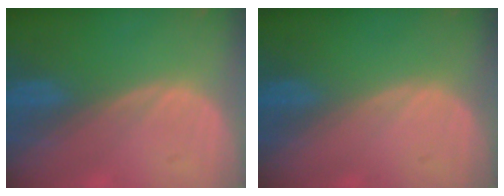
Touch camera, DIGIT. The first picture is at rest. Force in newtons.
{"total": 0.0}